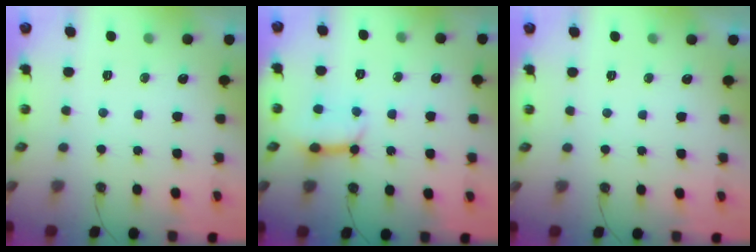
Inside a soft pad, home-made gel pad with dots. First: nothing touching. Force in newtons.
{"total": 8.7, "press": 8.7, "slide": 1.0}
{"total": 0.0}